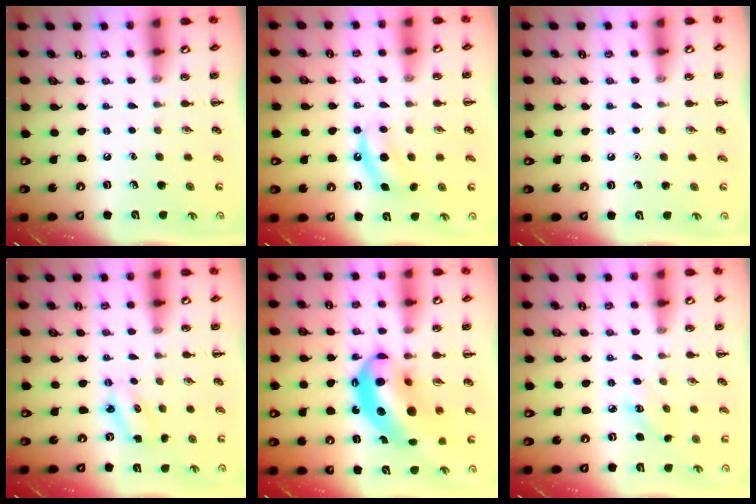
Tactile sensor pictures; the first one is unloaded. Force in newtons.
{"total": 6.7, "press": 6.5, "slide": 1.6}
{"total": 1.6, "press": 1.6, "slide": 0.1}
{"total": 2.4, "press": 2.3, "slide": 0.5}
{"total": 15.7, "press": 15.0, "slide": 4.4}
{"total": 3.2, "press": 3.1, "slide": 0.9}